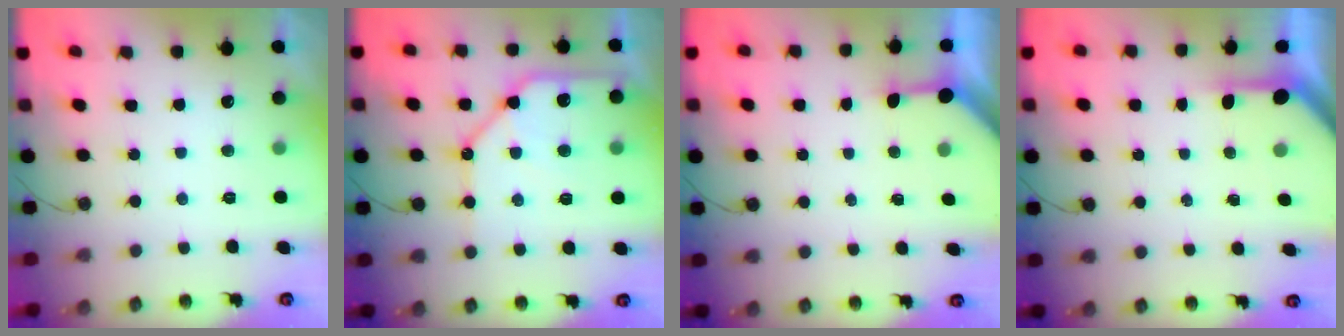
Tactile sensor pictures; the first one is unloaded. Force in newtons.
{"total": 15.1, "press": 14.9, "slide": 1.8}
{"total": 3.4, "press": 3.4, "slide": 0.3}
{"total": 3.9, "press": 3.9, "slide": 0.3}